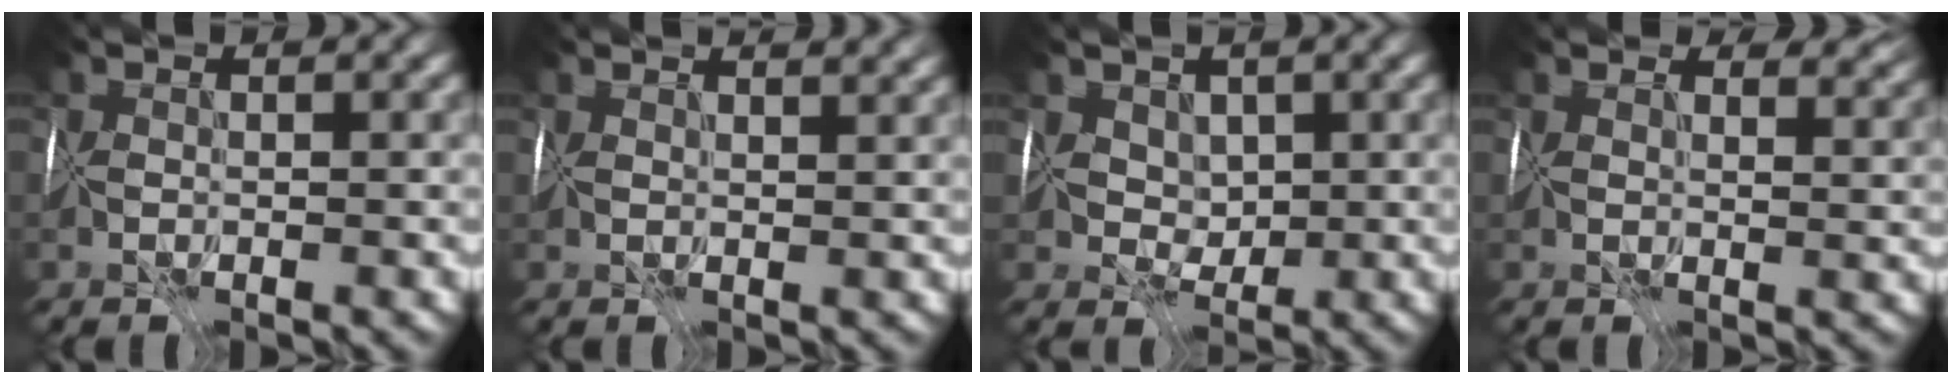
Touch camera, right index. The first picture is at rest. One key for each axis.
{"total": 4.5, "fx": 3.1, "fy": 1.9, "fz": 2.7, "tx": -0.042, "ty": 0.020, "tz": 0.052}
{"total": 4.1, "fx": 2.6, "fy": 2.8, "fz": 1.6, "tx": -0.012, "ty": 0.018, "tz": 0.049}
{"total": 6.5, "fx": 4.3, "fy": 3.7, "fz": 3.3, "tx": -0.055, "ty": 0.015, "tz": 0.071}